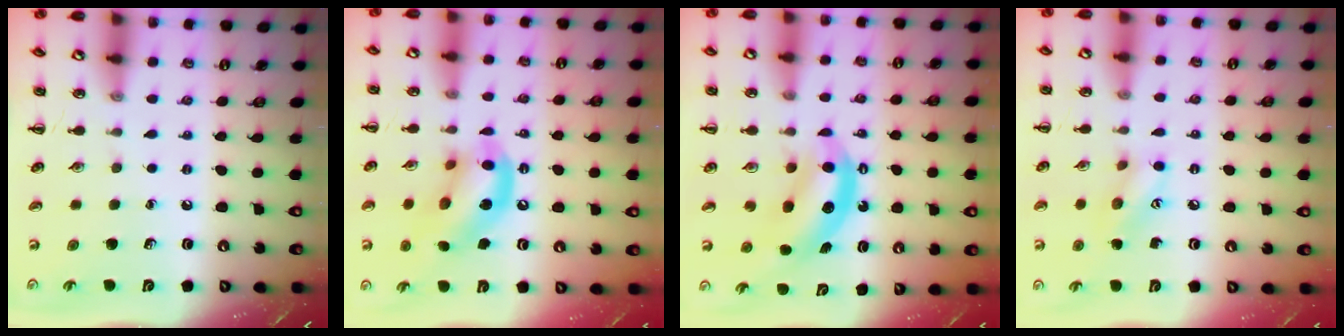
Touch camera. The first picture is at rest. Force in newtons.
{"total": 15.2, "press": 15.1, "slide": 2.0}
{"total": 6.8, "press": 6.7, "slide": 1.1}
{"total": 8.1, "press": 8.1, "slide": 0.7}